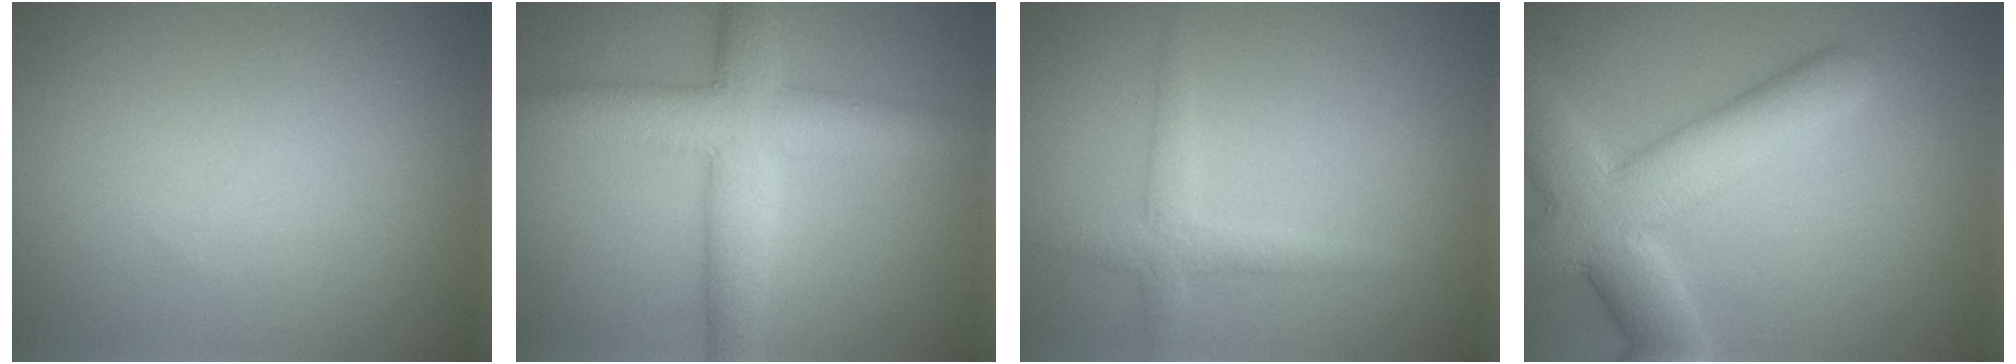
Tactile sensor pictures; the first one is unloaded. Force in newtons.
{"total": 6.7, "press": 6.7, "slide": 0.2}
{"total": 2.0, "press": 2.0, "slide": 0.1}
{"total": 8.2, "press": 8.2, "slide": 0.6}